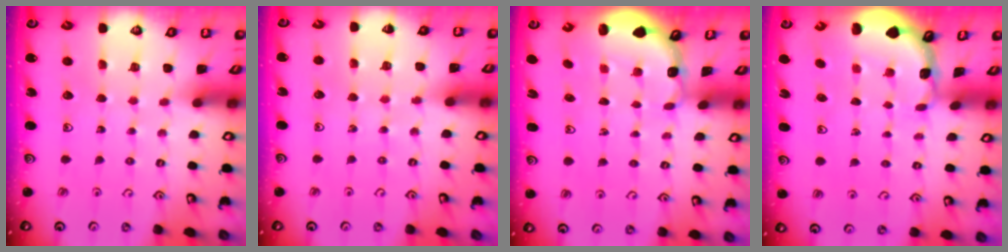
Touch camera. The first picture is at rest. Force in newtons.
{"total": 4.8, "press": 4.4, "slide": 1.9}
{"total": 1.8, "press": 1.5, "slide": 1.1}
{"total": 1.5, "press": 1.5, "slide": 0.1}